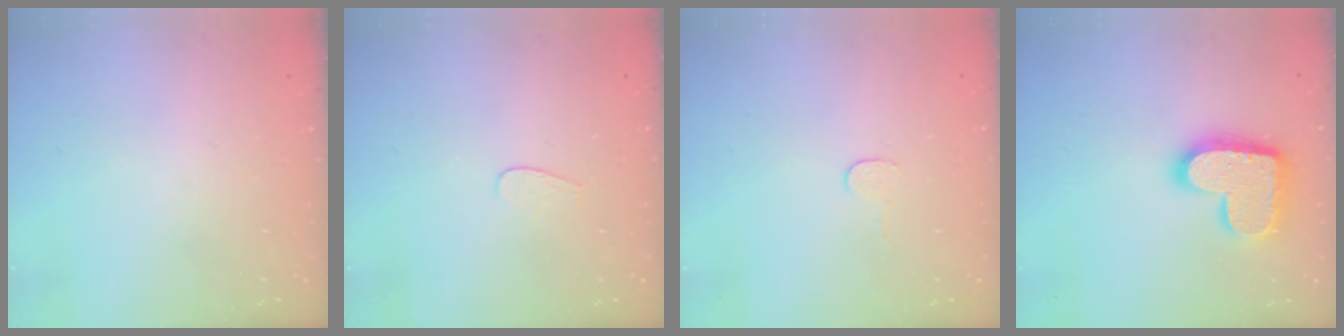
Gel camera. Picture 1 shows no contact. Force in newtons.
{"total": 3.5, "press": 3.5, "slide": 0.3}
{"total": 2.7, "press": 2.7, "slide": 0.2}
{"total": 17.5, "press": 17.5, "slide": 1.0}